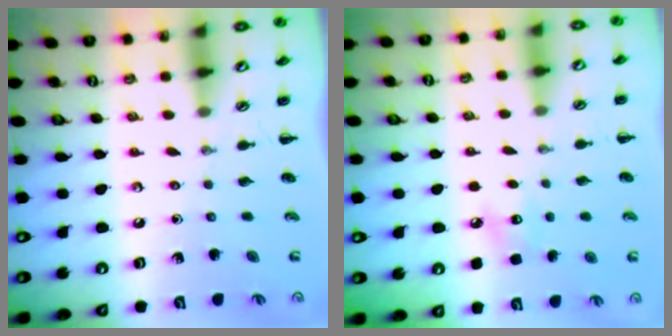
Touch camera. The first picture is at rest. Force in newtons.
{"total": 7.1, "press": 6.9, "slide": 1.8}